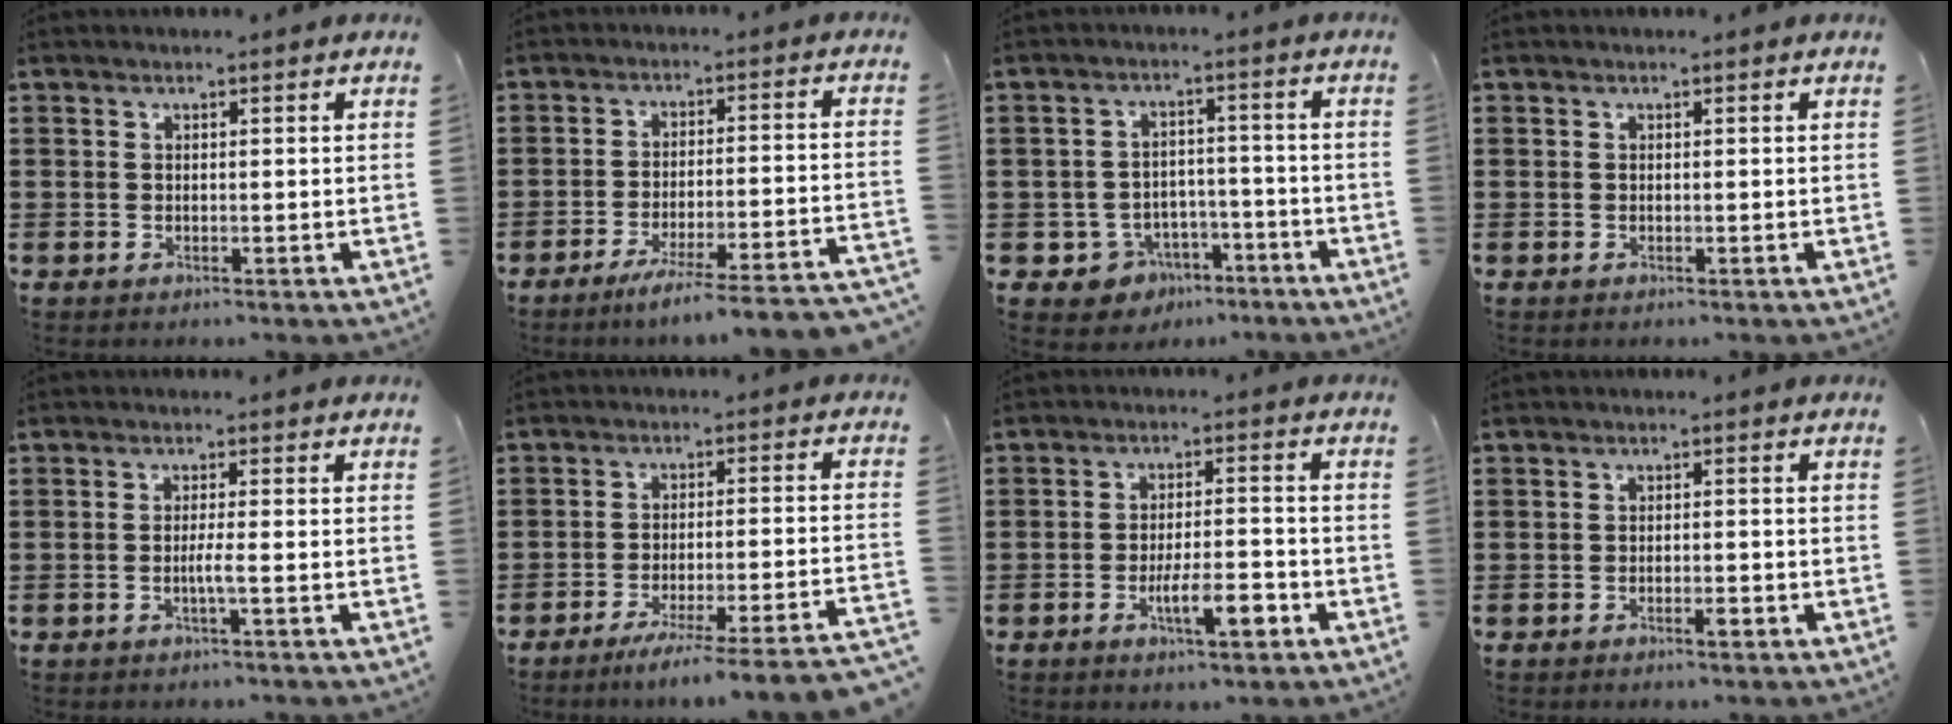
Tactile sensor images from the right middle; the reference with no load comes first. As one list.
[{"total": 6.2, "force": [-5.3, -0.9, 3.1], "torque": [-0.046, -0.017, -0.101]}, {"total": 4.4, "force": [-3.3, 2.8, 0.7], "torque": [-0.030, 0.011, -0.067]}, {"total": 0.0}, {"total": 2.2, "force": [-0.8, -0.1, 2.1], "torque": [-0.037, -0.001, -0.018]}, {"total": 6.0, "force": [-5.0, -0.9, 3.2], "torque": [-0.047, -0.023, -0.096]}, {"total": 6.6, "force": [-3.1, 1.8, 5.5], "torque": [-0.093, 0.003, -0.055]}, {"total": 1.6, "force": [-1.0, 0.4, 1.1], "torque": [-0.022, -0.003, -0.017]}]